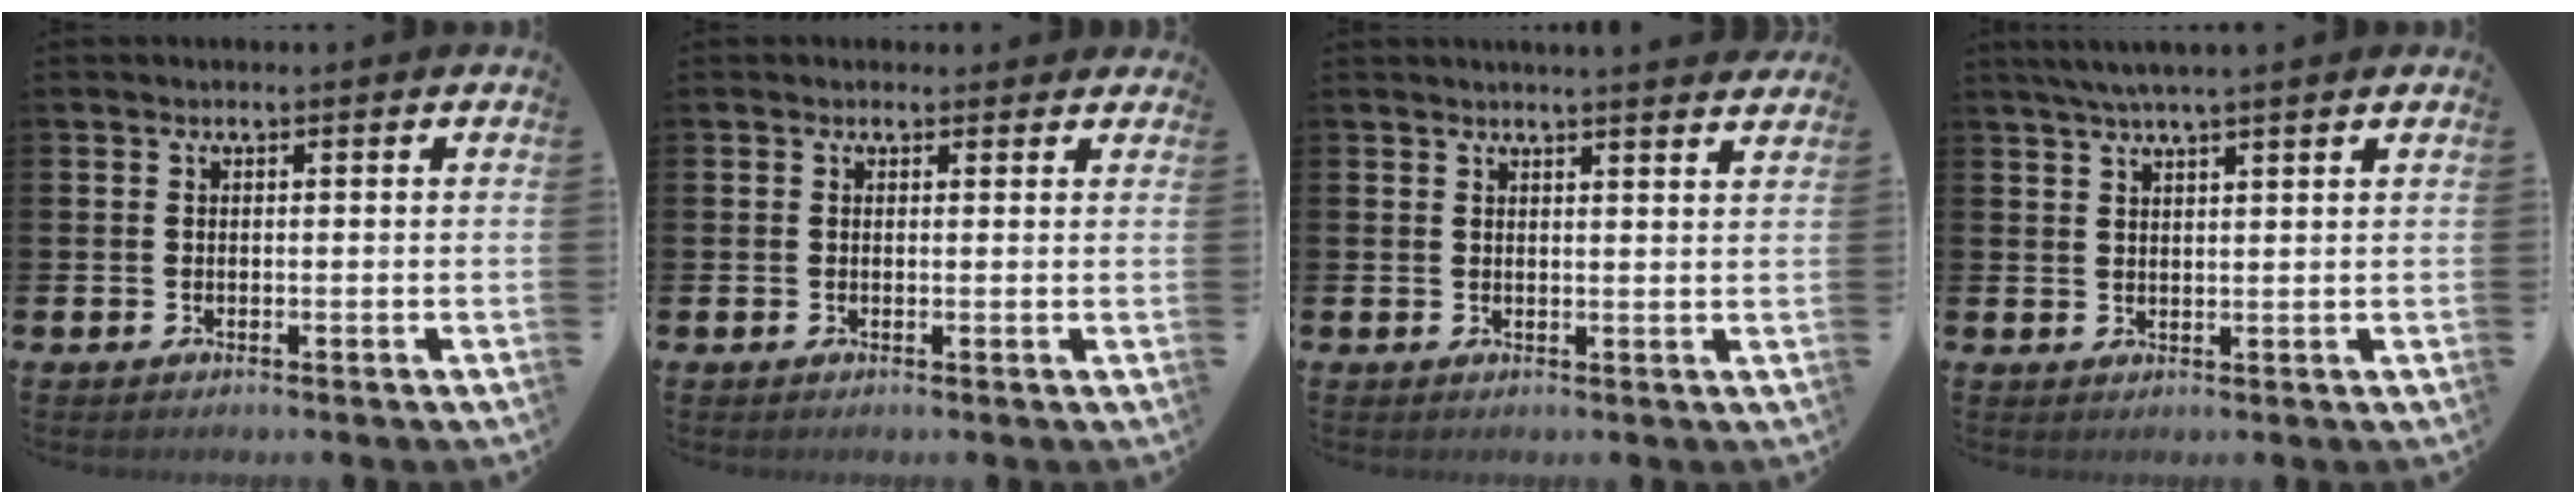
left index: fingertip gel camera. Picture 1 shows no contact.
{"total": 0.9, "force": [0.6, 0.6, 0.1], "torque": [0.008, 0.005, 0.009]}
{"total": 2.8, "force": [2.8, -0.4, 0.0], "torque": [0.010, -0.023, 0.048]}
{"total": 3.8, "force": [3.3, -0.1, 1.8], "torque": [-0.039, -0.004, 0.060]}